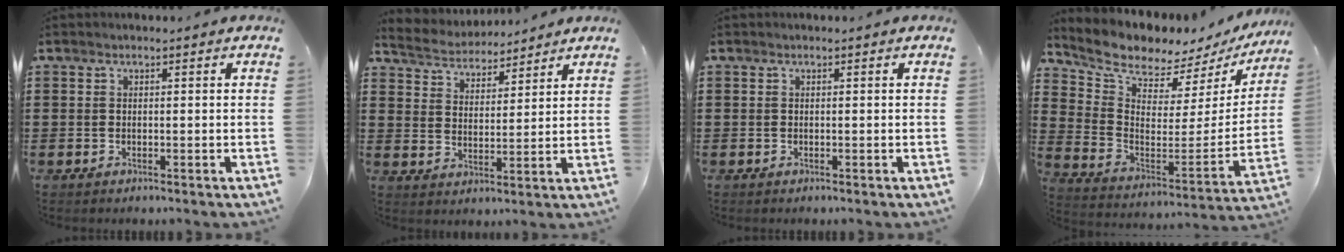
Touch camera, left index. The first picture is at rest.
{"total": 4.4, "force": [4.3, 0.7, -0.2], "torque": [-0.020, -0.023, 0.075]}
{"total": 0.0}
{"total": 6.4, "force": [6.1, 1.3, 1.2], "torque": [-0.066, -0.065, 0.104]}